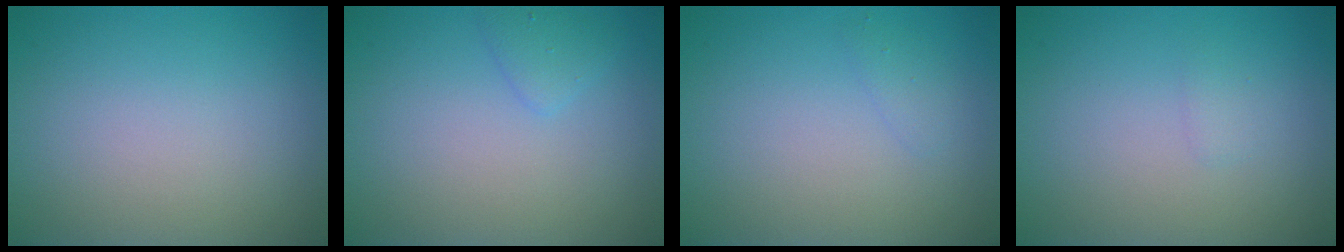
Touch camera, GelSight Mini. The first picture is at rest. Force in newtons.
{"total": 1.3, "press": 1.3, "slide": 0.0}
{"total": 0.8, "press": 0.8, "slide": 0.0}
{"total": 0.7, "press": 0.7, "slide": 0.1}